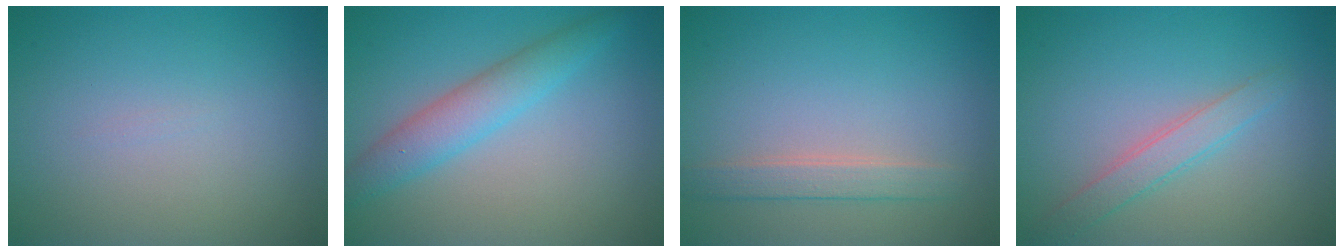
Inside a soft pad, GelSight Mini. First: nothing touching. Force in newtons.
{"total": 3.6, "press": 3.6, "slide": 0.1}
{"total": 2.0, "press": 2.0, "slide": 0.2}
{"total": 2.2, "press": 2.2, "slide": 0.1}